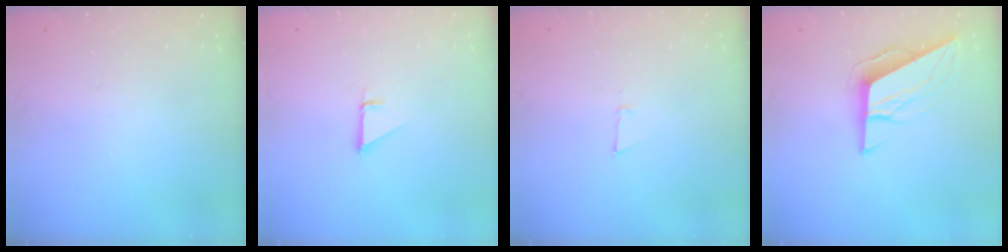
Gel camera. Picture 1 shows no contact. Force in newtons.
{"total": 1.0, "press": 1.0, "slide": 0.1}
{"total": 3.3, "press": 3.3, "slide": 0.6}
{"total": 9.3, "press": 9.3, "slide": 0.6}